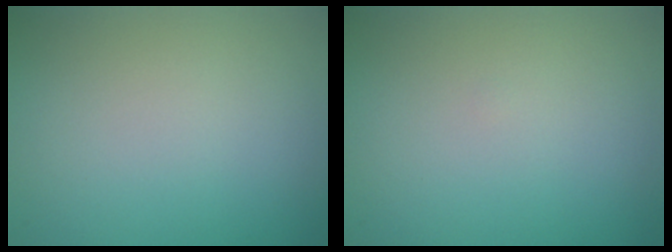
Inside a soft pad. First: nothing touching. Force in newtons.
{"total": 0.0}